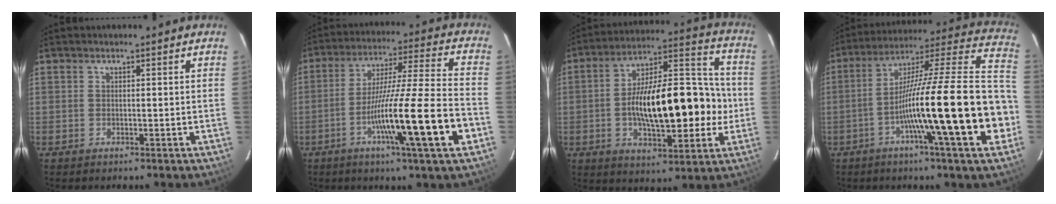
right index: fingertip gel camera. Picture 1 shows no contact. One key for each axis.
{"total": 18.6, "fx": -6.9, "fy": -0.9, "fz": 17.2, "tx": -0.292, "ty": -0.018, "tz": -0.119}
{"total": 20.6, "fx": -2.4, "fy": 7.2, "fz": 19.1, "tx": -0.315, "ty": 0.031, "tz": -0.035}
{"total": 26.3, "fx": -7.1, "fy": 0.3, "fz": 25.4, "tx": -0.323, "ty": 0.000, "tz": -0.125}